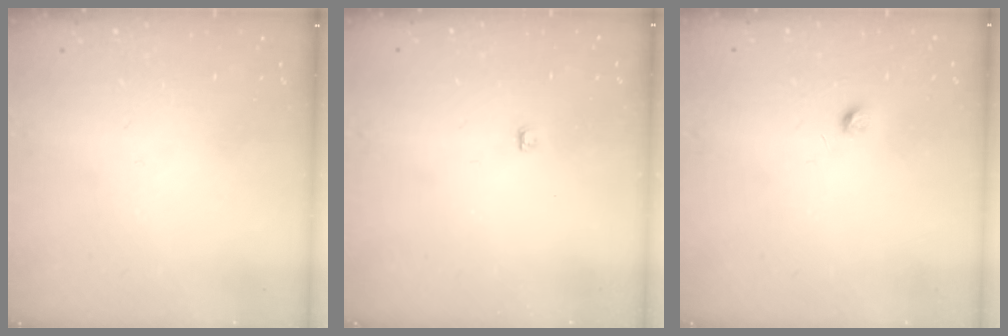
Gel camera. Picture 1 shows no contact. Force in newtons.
{"total": 2.8, "press": 2.7, "slide": 0.3}
{"total": 3.6, "press": 3.5, "slide": 0.6}